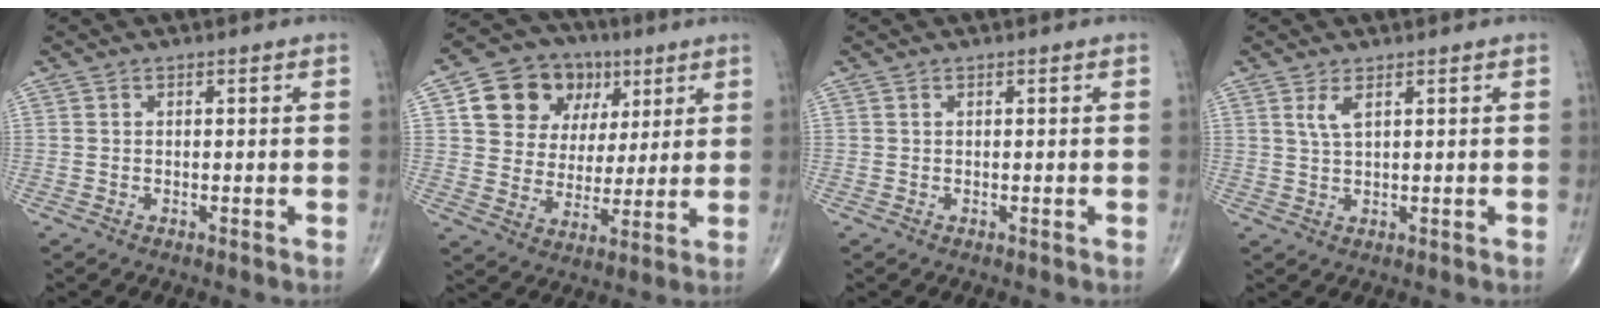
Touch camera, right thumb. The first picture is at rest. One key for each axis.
{"total": 15.4, "fx": 6.0, "fy": 12.4, "fz": 7.0, "tx": -0.076, "ty": 0.002, "tz": 0.106}
{"total": 0.0}
{"total": 2.6, "fx": 1.3, "fy": 0.7, "fz": 2.1, "tx": -0.050, "ty": -0.005, "tz": 0.032}